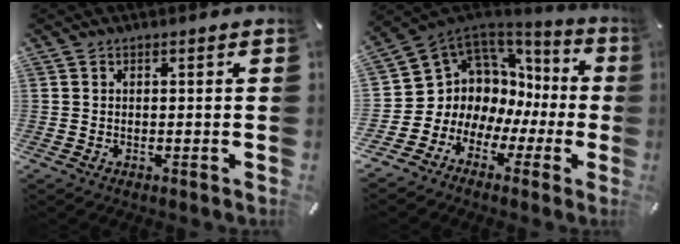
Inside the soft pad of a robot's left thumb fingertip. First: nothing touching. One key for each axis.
{"total": 8.0, "fx": 2.8, "fy": 7.4, "fz": 1.4, "tx": -0.052, "ty": -0.056, "tz": 0.065}